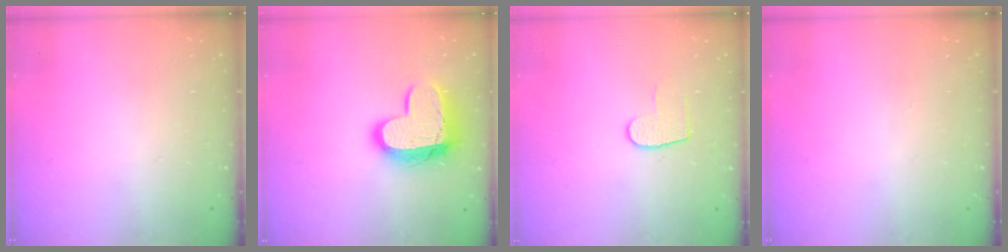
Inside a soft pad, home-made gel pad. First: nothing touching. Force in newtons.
{"total": 14.9, "press": 14.9, "slide": 1.4}
{"total": 6.3, "press": 6.3, "slide": 0.4}
{"total": 0.0}